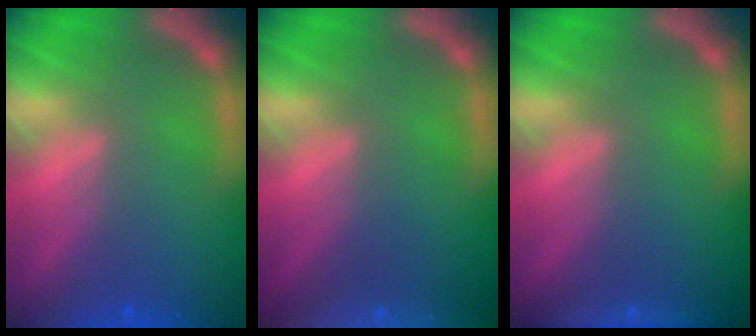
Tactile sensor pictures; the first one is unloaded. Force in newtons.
{"total": 9.0}
{"total": 1.9}